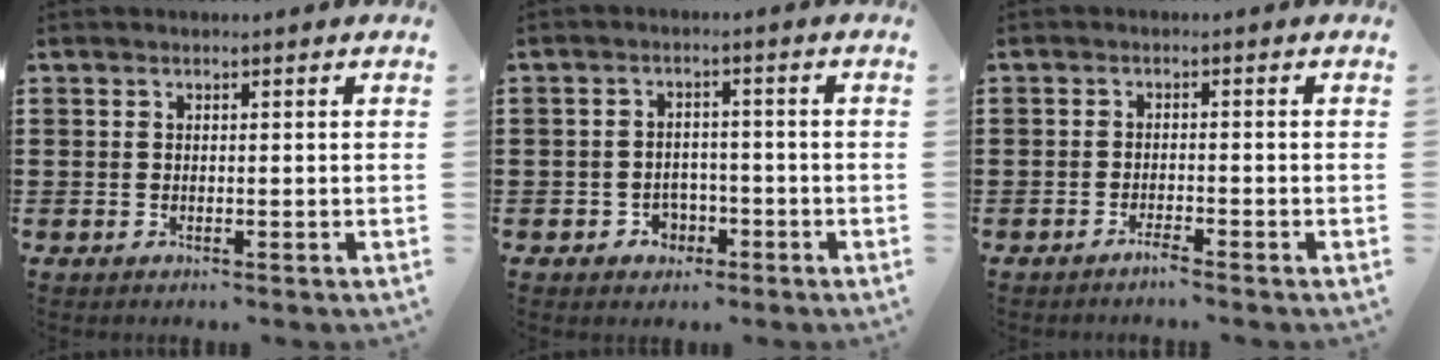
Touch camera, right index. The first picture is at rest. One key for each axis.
{"total": 2.6, "fx": -1.6, "fy": 1.9, "fz": 0.7, "tx": -0.020, "ty": 0.000, "tz": -0.036}
{"total": 1.6, "fx": -1.4, "fy": 0.0, "fz": 0.6, "tx": -0.012, "ty": -0.001, "tz": -0.027}